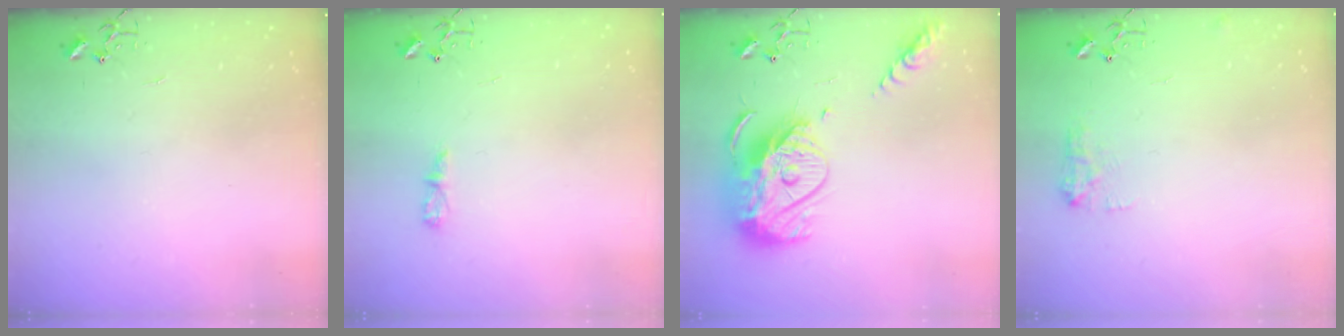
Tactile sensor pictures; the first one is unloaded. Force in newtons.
{"total": 5.2, "press": 5.1, "slide": 0.8}
{"total": 18.8, "press": 18.7, "slide": 1.6}
{"total": 7.9, "press": 7.9, "slide": 0.1}